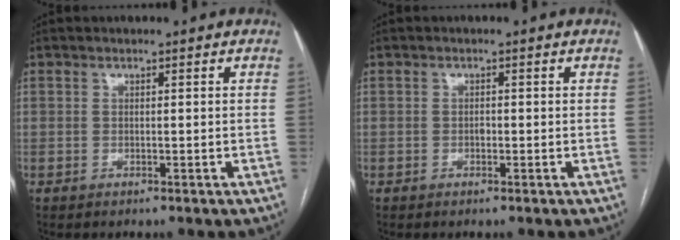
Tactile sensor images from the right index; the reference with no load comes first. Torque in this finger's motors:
{"motor_torque": [0.31, 0.21, 0.00, 0.02]}